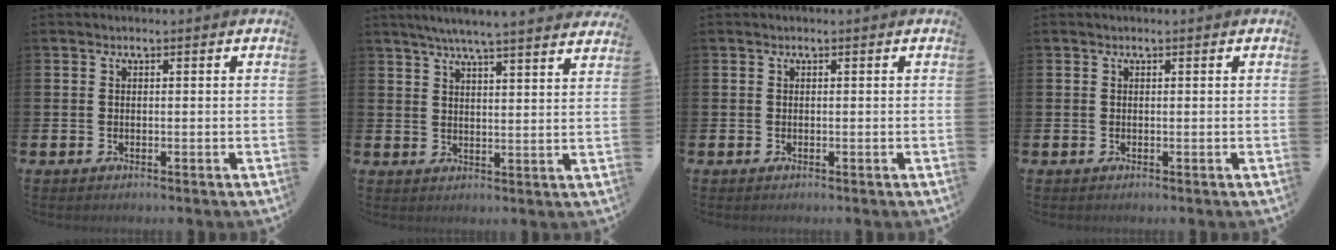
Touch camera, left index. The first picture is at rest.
{"total": 6.0, "force": [5.6, -0.4, 2.0], "torque": [-0.051, -0.025, 0.098]}
{"total": 0.0}
{"total": 0.0}